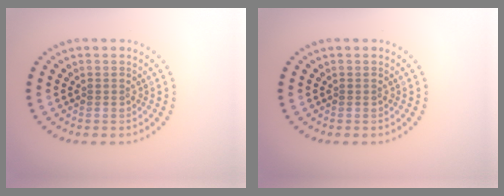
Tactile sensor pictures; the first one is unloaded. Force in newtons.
{"total": 0.0}